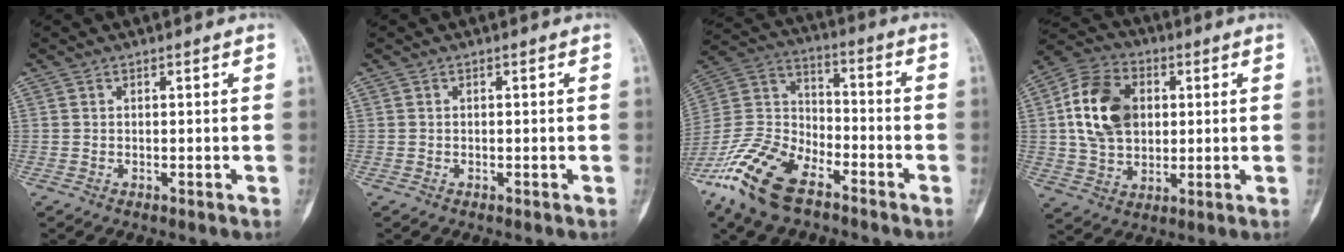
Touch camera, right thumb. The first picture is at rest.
{"total": 0.0}
{"total": 17.5, "force": [-11.4, 8.2, 10.3], "torque": [-0.210, 0.051, -0.224]}
{"total": 14.9, "force": [2.3, 10.6, 10.2], "torque": [-0.167, 0.008, 0.038]}